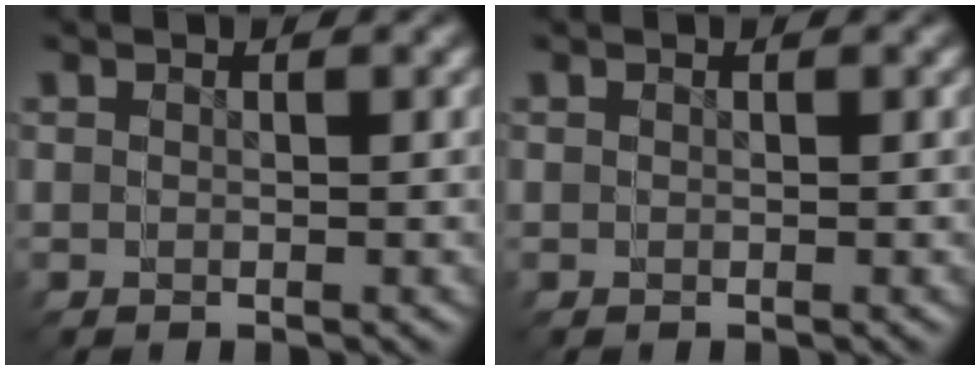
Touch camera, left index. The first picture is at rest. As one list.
[{"total": 0.0}]